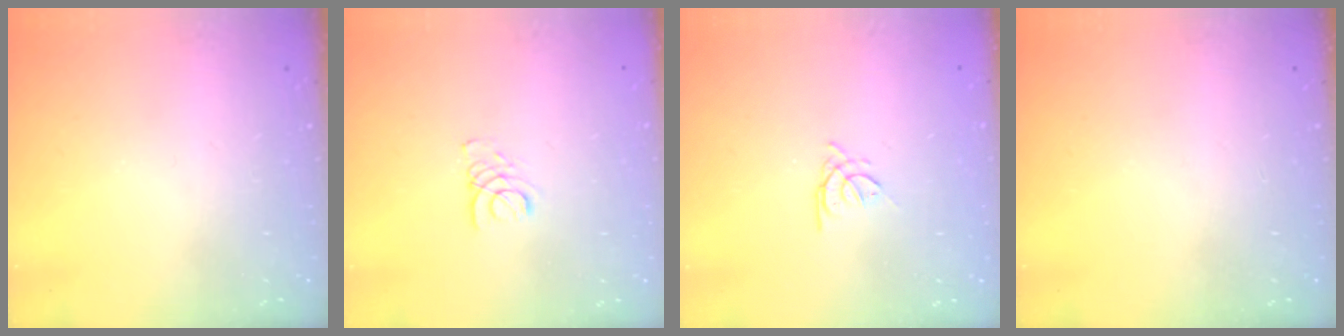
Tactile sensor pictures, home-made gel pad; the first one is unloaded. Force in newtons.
{"total": 1.9, "press": 1.9, "slide": 0.2}
{"total": 1.9, "press": 1.8, "slide": 0.5}
{"total": 0.0}